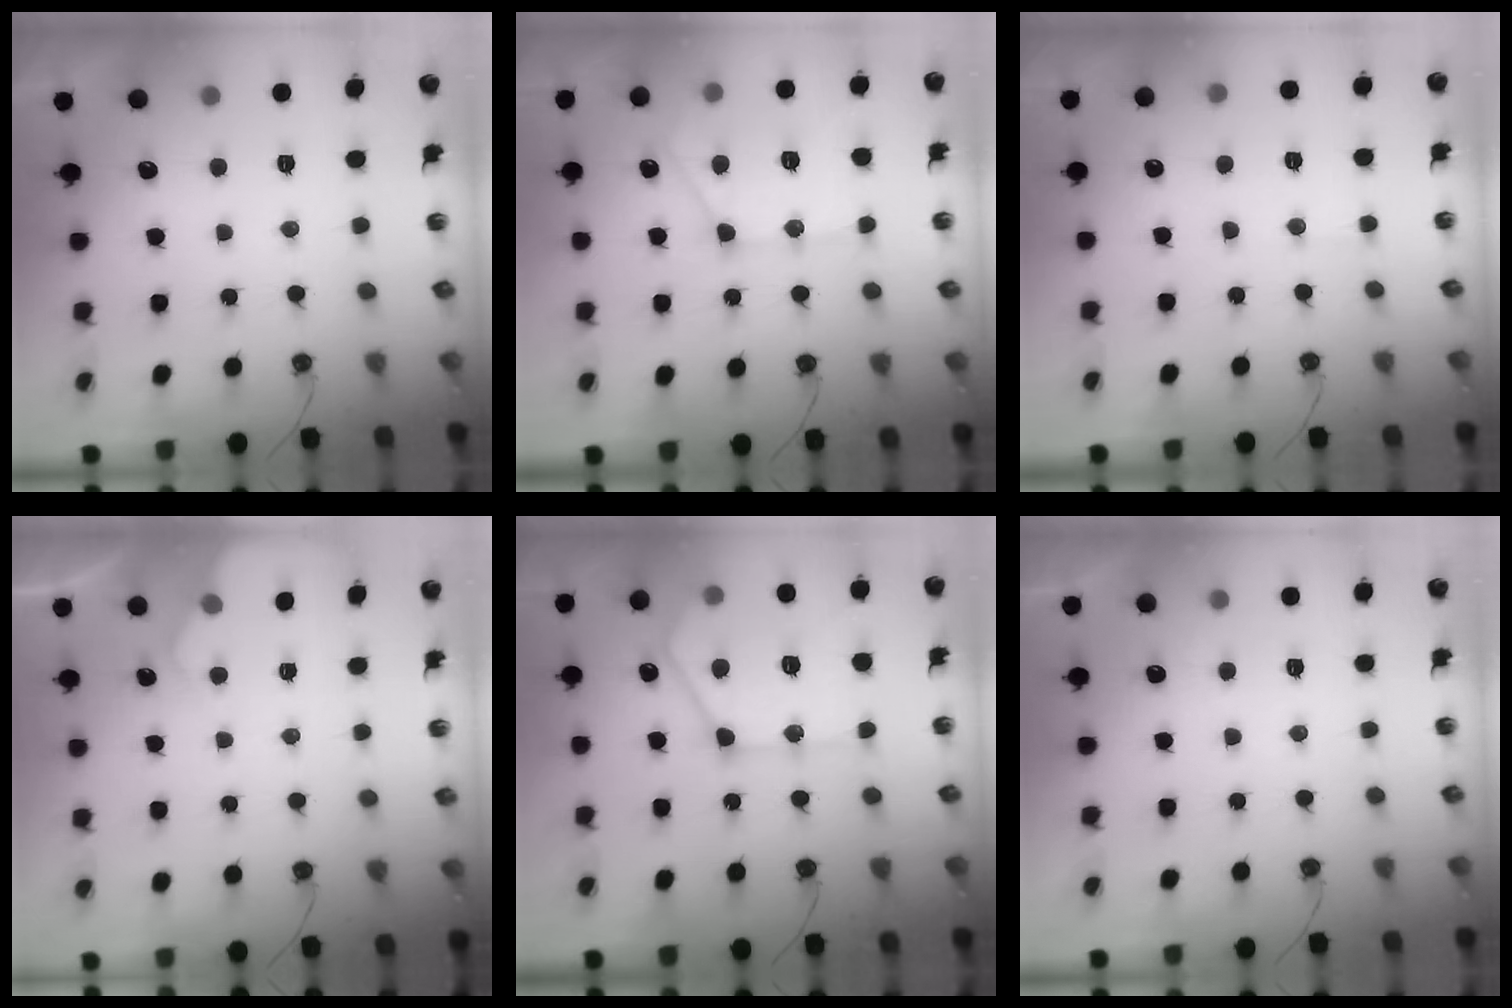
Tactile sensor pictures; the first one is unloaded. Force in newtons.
{"total": 14.0, "press": 14.0, "slide": 1.2}
{"total": 5.2, "press": 5.1, "slide": 0.7}
{"total": 3.4, "press": 3.4, "slide": 0.4}
{"total": 19.4, "press": 19.3, "slide": 1.7}
{"total": 3.1, "press": 3.1, "slide": 0.4}